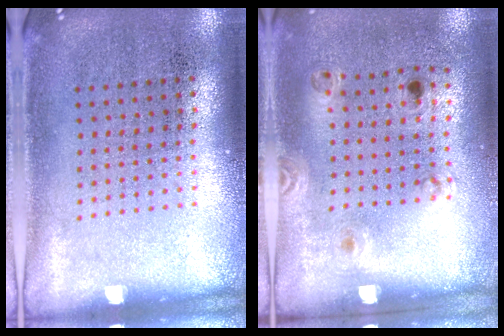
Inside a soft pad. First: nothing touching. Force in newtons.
{"total": 1.2, "press": 0.7, "slide": 1.0}